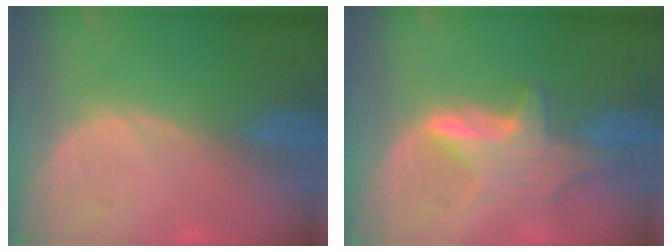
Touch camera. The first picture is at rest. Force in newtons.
{"total": 6.3, "press": 6.1, "slide": 1.5}